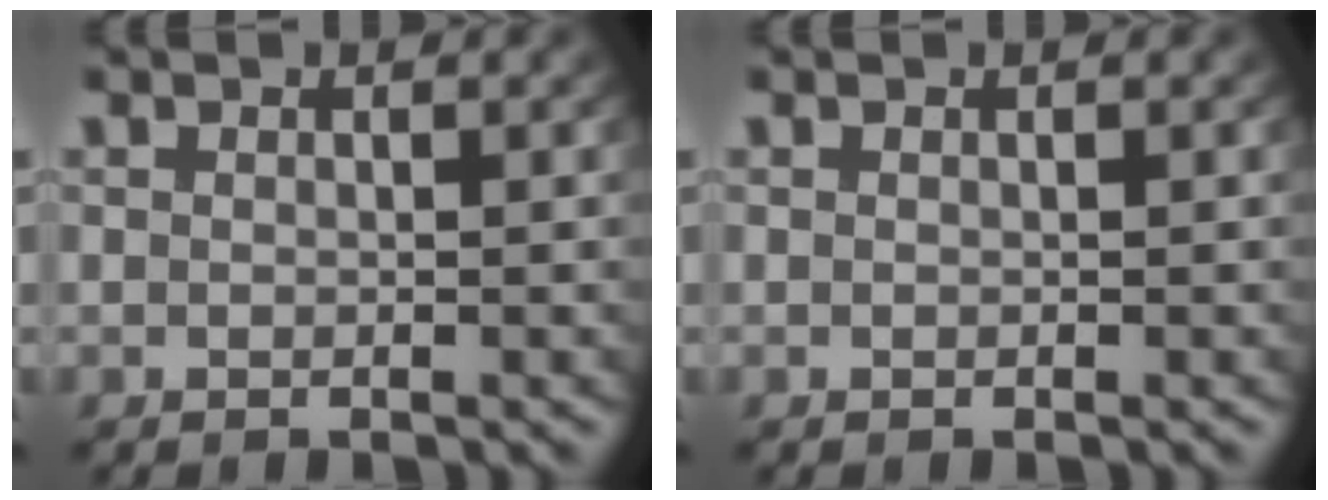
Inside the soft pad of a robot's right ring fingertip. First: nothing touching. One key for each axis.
{"total": 0.0}